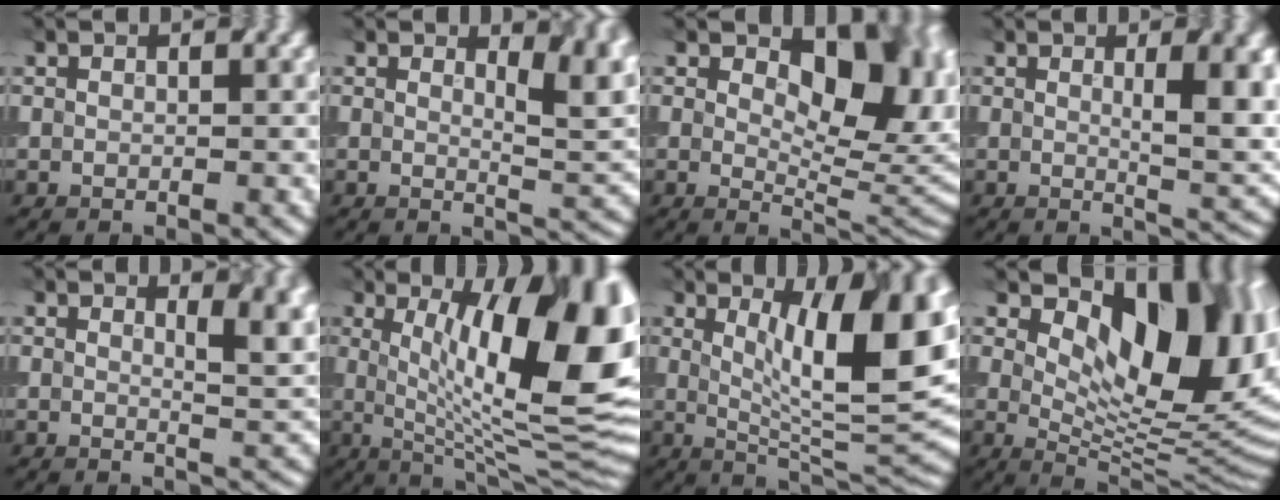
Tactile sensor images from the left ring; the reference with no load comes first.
{"total": 4.4, "force": [1.3, 2.0, 3.8], "torque": [-0.050, -0.007, 0.027]}
{"total": 8.6, "force": [2.0, 4.4, 7.1], "torque": [-0.097, -0.003, 0.035]}
{"total": 6.1, "force": [0.4, 1.8, 5.8], "torque": [-0.075, -0.004, 0.017]}
{"total": 4.2, "force": [1.2, 1.7, 3.7], "torque": [-0.046, -0.004, 0.028]}
{"total": 15.2, "force": [2.6, 4.8, 14.1], "torque": [-0.178, 0.007, 0.040]}
{"total": 11.1, "force": [2.2, 3.1, 10.5], "torque": [-0.145, 0.002, 0.045]}
{"total": 12.8, "force": [4.2, 5.9, 10.6], "torque": [-0.139, 0.001, 0.084]}